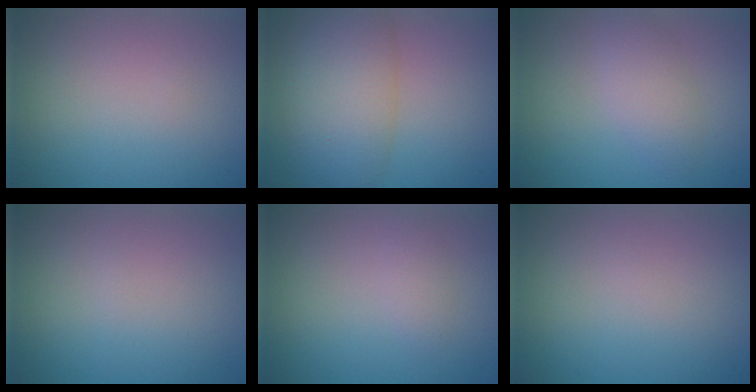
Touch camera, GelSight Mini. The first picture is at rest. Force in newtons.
{"total": 7.8, "press": 7.7, "slide": 0.5}
{"total": 2.4, "press": 2.4, "slide": 0.1}
{"total": 0.0}
{"total": 1.1, "press": 1.1, "slide": 0.0}
{"total": 0.0}